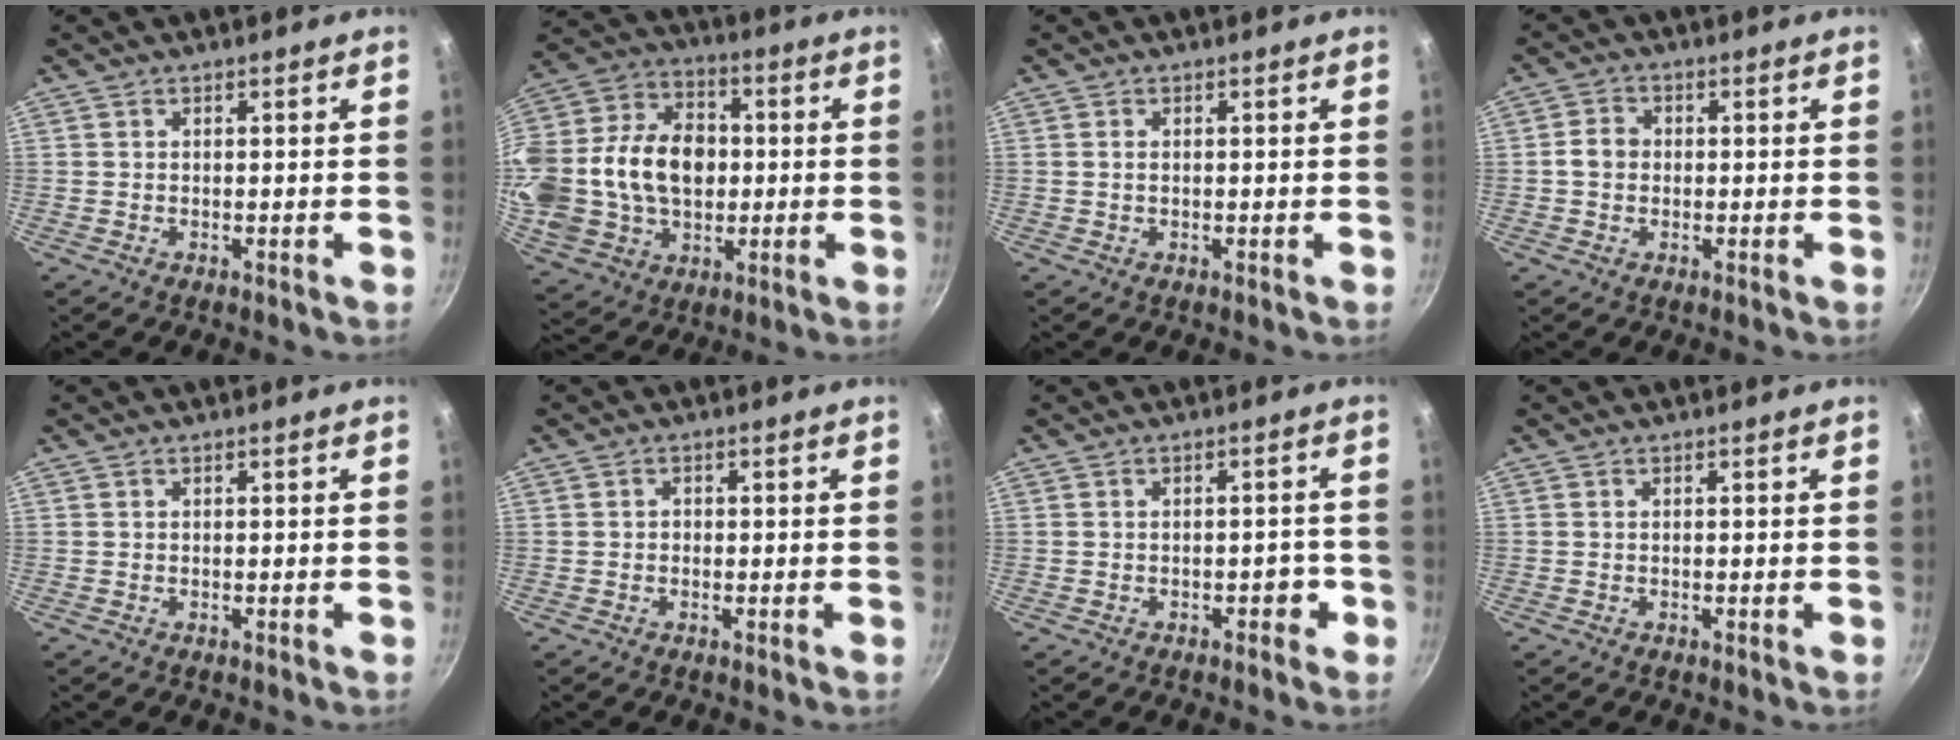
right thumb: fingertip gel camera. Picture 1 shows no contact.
{"total": 27.3, "force": [-0.1, 19.9, 18.7], "torque": [-0.369, 0.035, 0.004]}
{"total": 0.9, "force": [0.1, 0.6, 0.6], "torque": [-0.011, 0.002, 0.002]}
{"total": 3.6, "force": [-0.2, 3.1, 1.9], "torque": [-0.024, 0.012, -0.010]}
{"total": 0.0}
{"total": 1.0, "force": [-0.1, 0.9, 0.4], "torque": [-0.004, 0.004, -0.003]}
{"total": 2.6, "force": [-1.2, 1.6, 1.6], "torque": [-0.008, 0.019, -0.012]}
{"total": 0.0}